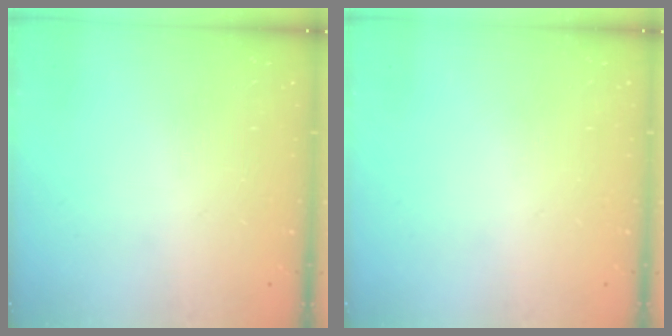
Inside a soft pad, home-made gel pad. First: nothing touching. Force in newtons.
{"total": 0.0}